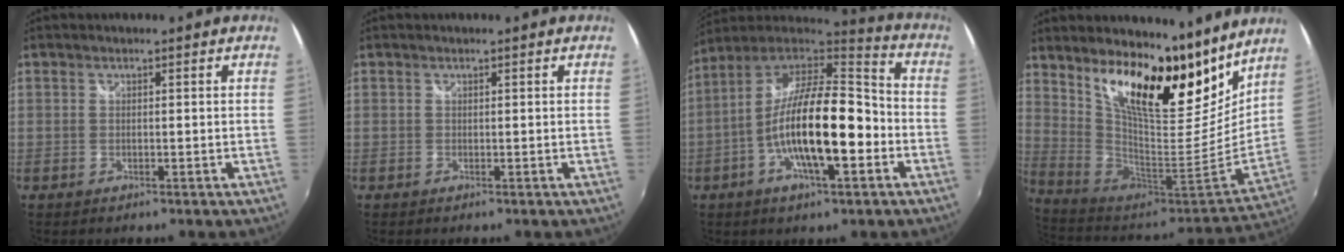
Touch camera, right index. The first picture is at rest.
{"total": 0.0}
{"total": 19.1, "force": [-4.9, 5.9, 17.5], "torque": [-0.320, -0.005, -0.095]}
{"total": 21.4, "force": [13.7, 7.5, 14.7], "torque": [-0.243, -0.004, 0.249]}